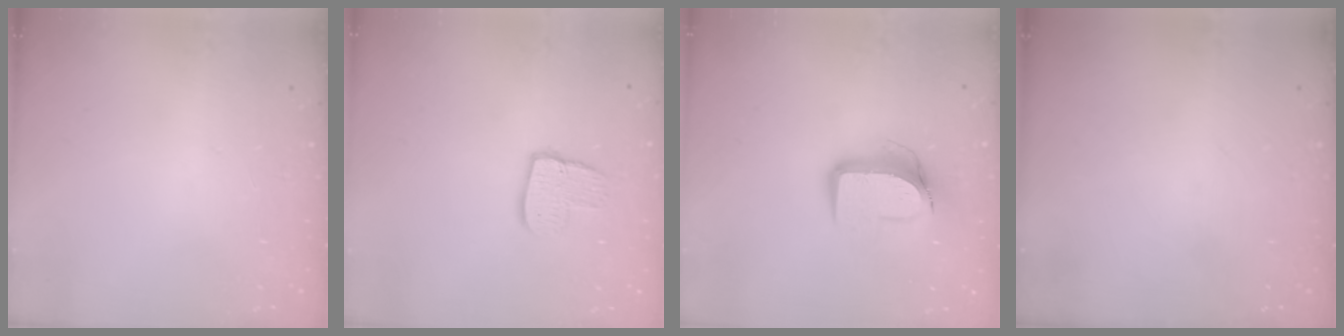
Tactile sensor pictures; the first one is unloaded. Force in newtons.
{"total": 9.8, "press": 9.8, "slide": 0.7}
{"total": 10.7, "press": 10.7, "slide": 1.0}
{"total": 0.0}